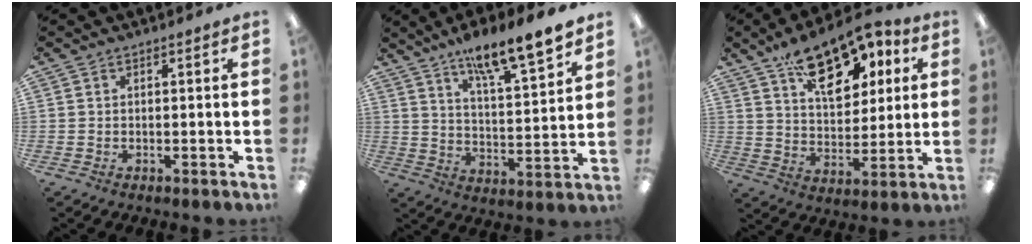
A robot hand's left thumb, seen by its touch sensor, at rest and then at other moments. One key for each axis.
{"total": 12.9, "fx": 10.9, "fy": 2.0, "fz": 6.6, "tx": -0.103, "ty": -0.074, "tz": 0.184}
{"total": 17.6, "fx": 11.5, "fy": 9.2, "fz": 9.7, "tx": -0.148, "ty": -0.053, "tz": 0.201}